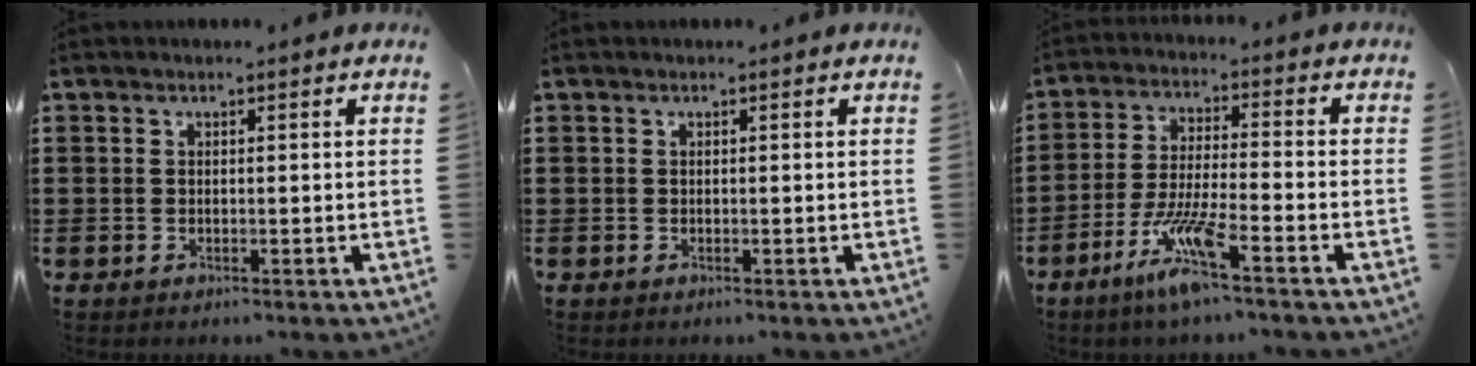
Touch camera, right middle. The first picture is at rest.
{"total": 0.0}
{"total": 8.3, "force": [-5.3, 0.8, 6.3], "torque": [-0.134, -0.009, -0.100]}